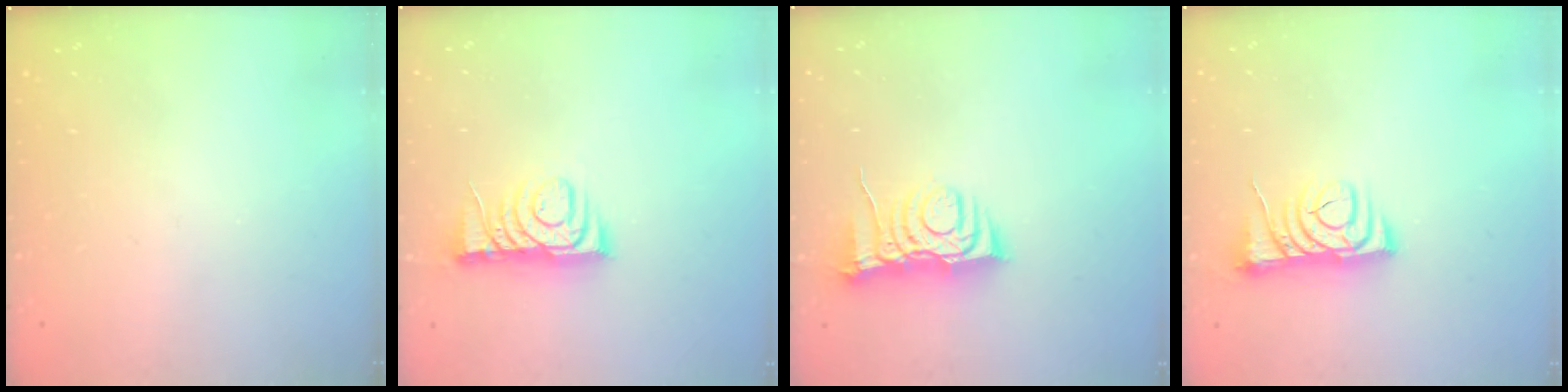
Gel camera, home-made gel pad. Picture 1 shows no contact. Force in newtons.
{"total": 7.4, "press": 7.4, "slide": 0.1}
{"total": 8.3, "press": 8.2, "slide": 1.1}
{"total": 9.8, "press": 9.7, "slide": 1.1}